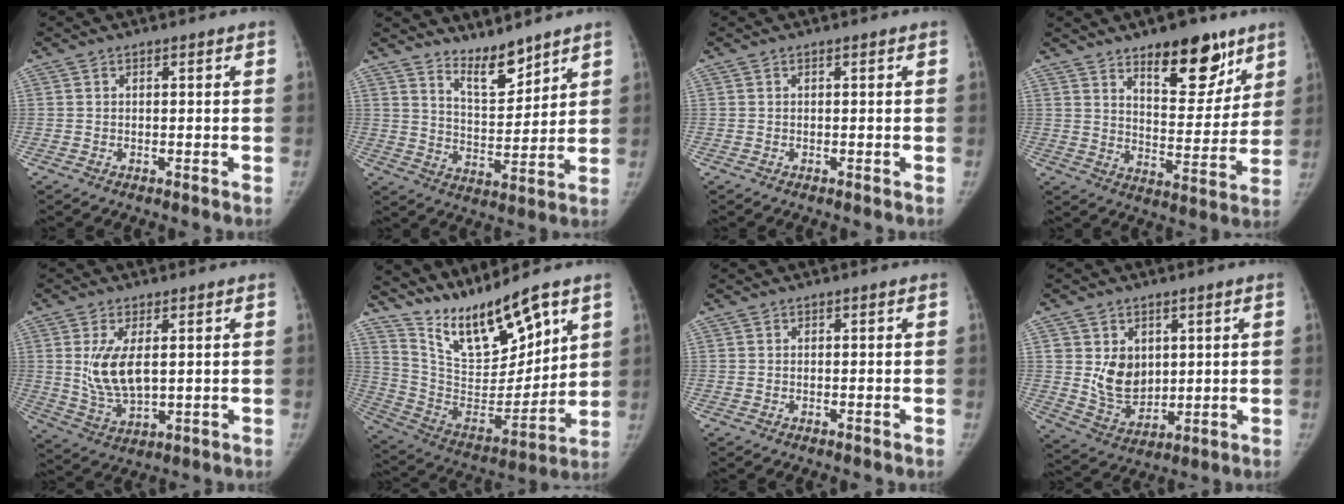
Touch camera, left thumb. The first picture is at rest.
{"total": 8.0, "force": [6.8, 2.2, 3.6], "torque": [-0.042, -0.064, 0.128]}
{"total": 0.0}
{"total": 15.5, "force": [10.1, 6.6, 9.8], "torque": [-0.085, -0.067, 0.155]}
{"total": 9.4, "force": [1.8, 4.7, 8.0], "torque": [-0.152, -0.018, 0.046]}
{"total": 17.9, "force": [13.1, 5.0, 11.2], "torque": [-0.149, -0.076, 0.254]}
{"total": 0.0}
{"total": 9.5, "force": [2.2, 7.3, 5.7], "torque": [-0.060, -0.024, 0.057]}